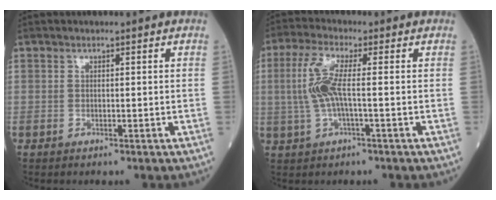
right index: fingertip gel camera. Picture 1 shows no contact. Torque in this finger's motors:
{"motor_torque": [0.25, -0.02, 0.17, 0.16]}